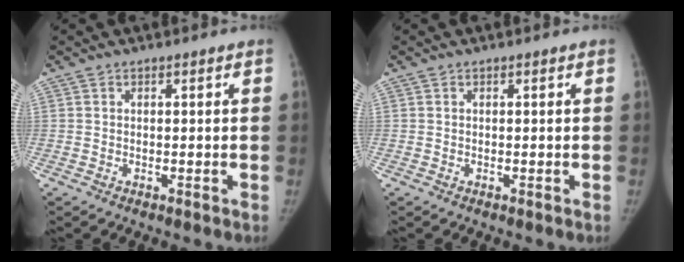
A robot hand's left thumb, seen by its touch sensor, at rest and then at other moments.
{"total": 0.0}